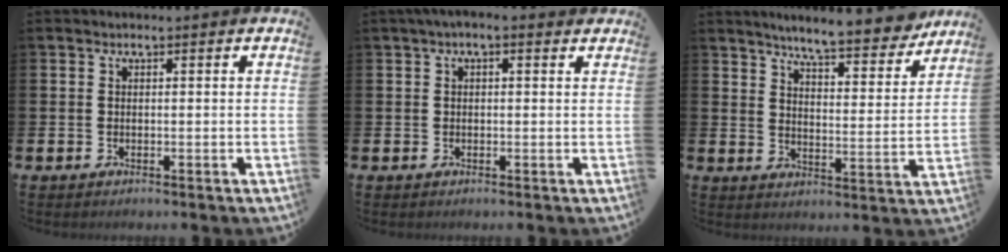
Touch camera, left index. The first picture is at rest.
{"total": 1.2, "force": [0.5, 0.5, 1.0], "torque": [-0.009, 0.003, 0.005]}
{"total": 7.6, "force": [7.2, 0.5, 2.3], "torque": [-0.043, -0.056, 0.121]}